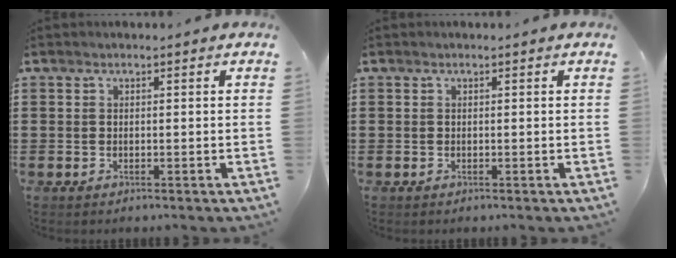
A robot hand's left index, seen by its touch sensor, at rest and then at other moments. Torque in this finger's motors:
{"motor_torque": [0.00, 0.00, 0.00, 0.00]}